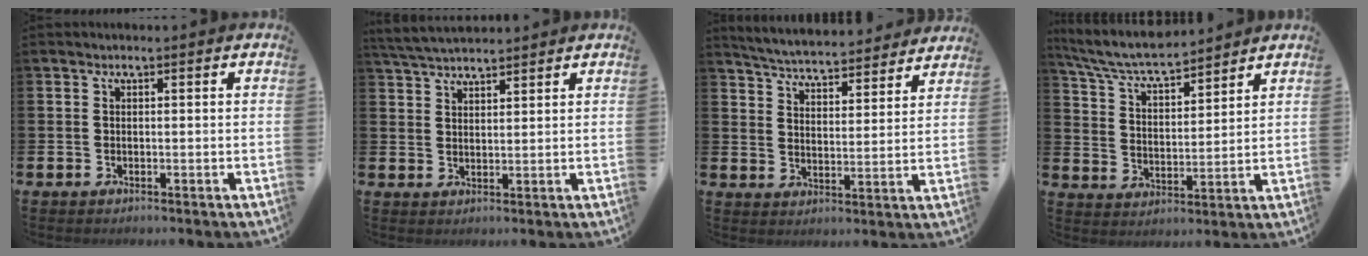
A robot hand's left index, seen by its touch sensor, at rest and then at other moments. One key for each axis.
{"total": 4.1, "fx": 3.9, "fy": 0.7, "fz": 0.8, "tx": -0.023, "ty": -0.015, "tz": 0.072}
{"total": 5.5, "fx": 5.4, "fy": 0.6, "fz": 0.6, "tx": -0.040, "ty": -0.041, "tz": 0.094}
{"total": 7.0, "fx": 6.5, "fy": 0.8, "fz": 2.3, "tx": -0.073, "ty": -0.039, "tz": 0.115}